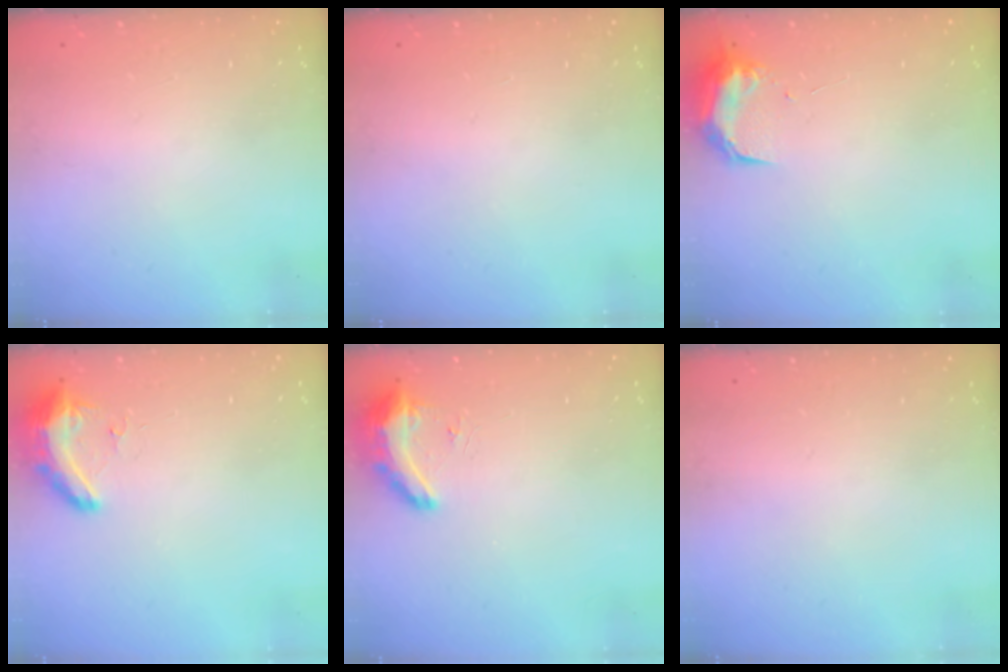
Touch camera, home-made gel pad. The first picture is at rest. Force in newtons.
{"total": 0.0}
{"total": 9.8, "press": 9.7, "slide": 0.7}
{"total": 10.2, "press": 9.3, "slide": 4.2}
{"total": 17.3, "press": 10.6, "slide": 13.6}
{"total": 0.0}